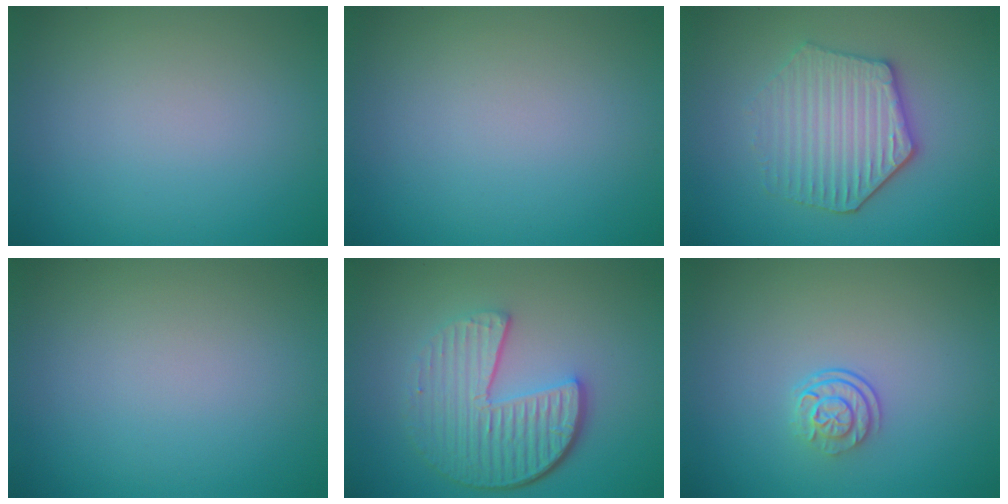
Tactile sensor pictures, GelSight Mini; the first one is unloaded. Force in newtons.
{"total": 0.0}
{"total": 4.4, "press": 4.1, "slide": 1.7}
{"total": 0.0}
{"total": 6.3, "press": 4.4, "slide": 4.5}
{"total": 2.4, "press": 1.7, "slide": 1.6}